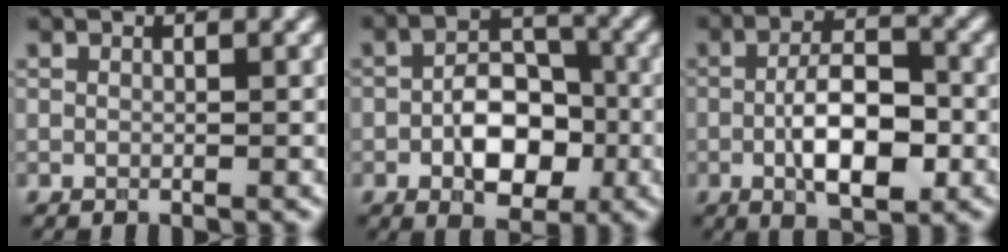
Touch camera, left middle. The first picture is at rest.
{"total": 6.3, "force": [-1.8, 3.8, 4.7], "torque": [-0.069, 0.001, -0.031]}
{"total": 6.8, "force": [-1.6, 2.9, 5.9], "torque": [-0.102, 0.000, -0.028]}